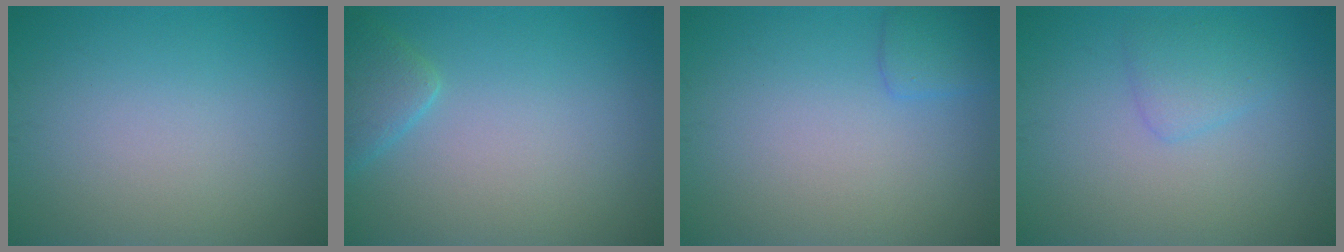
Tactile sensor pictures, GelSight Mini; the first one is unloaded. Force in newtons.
{"total": 2.2, "press": 2.2, "slide": 0.1}
{"total": 1.7, "press": 1.7, "slide": 0.1}
{"total": 1.8, "press": 1.8, "slide": 0.1}